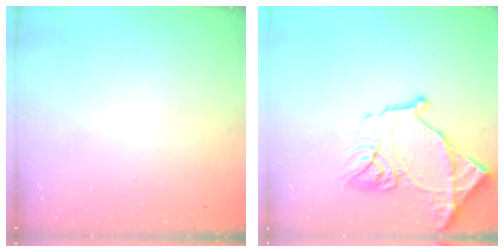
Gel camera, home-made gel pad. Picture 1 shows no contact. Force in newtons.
{"total": 17.5, "press": 17.4, "slide": 1.9}